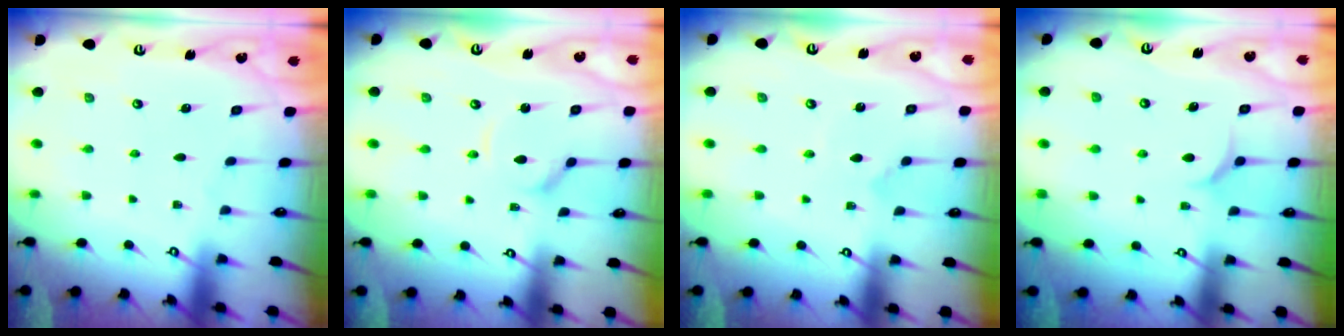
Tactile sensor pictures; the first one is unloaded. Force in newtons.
{"total": 3.3, "press": 3.3, "slide": 0.3}
{"total": 2.9, "press": 2.9, "slide": 0.1}
{"total": 6.2, "press": 6.2, "slide": 0.6}